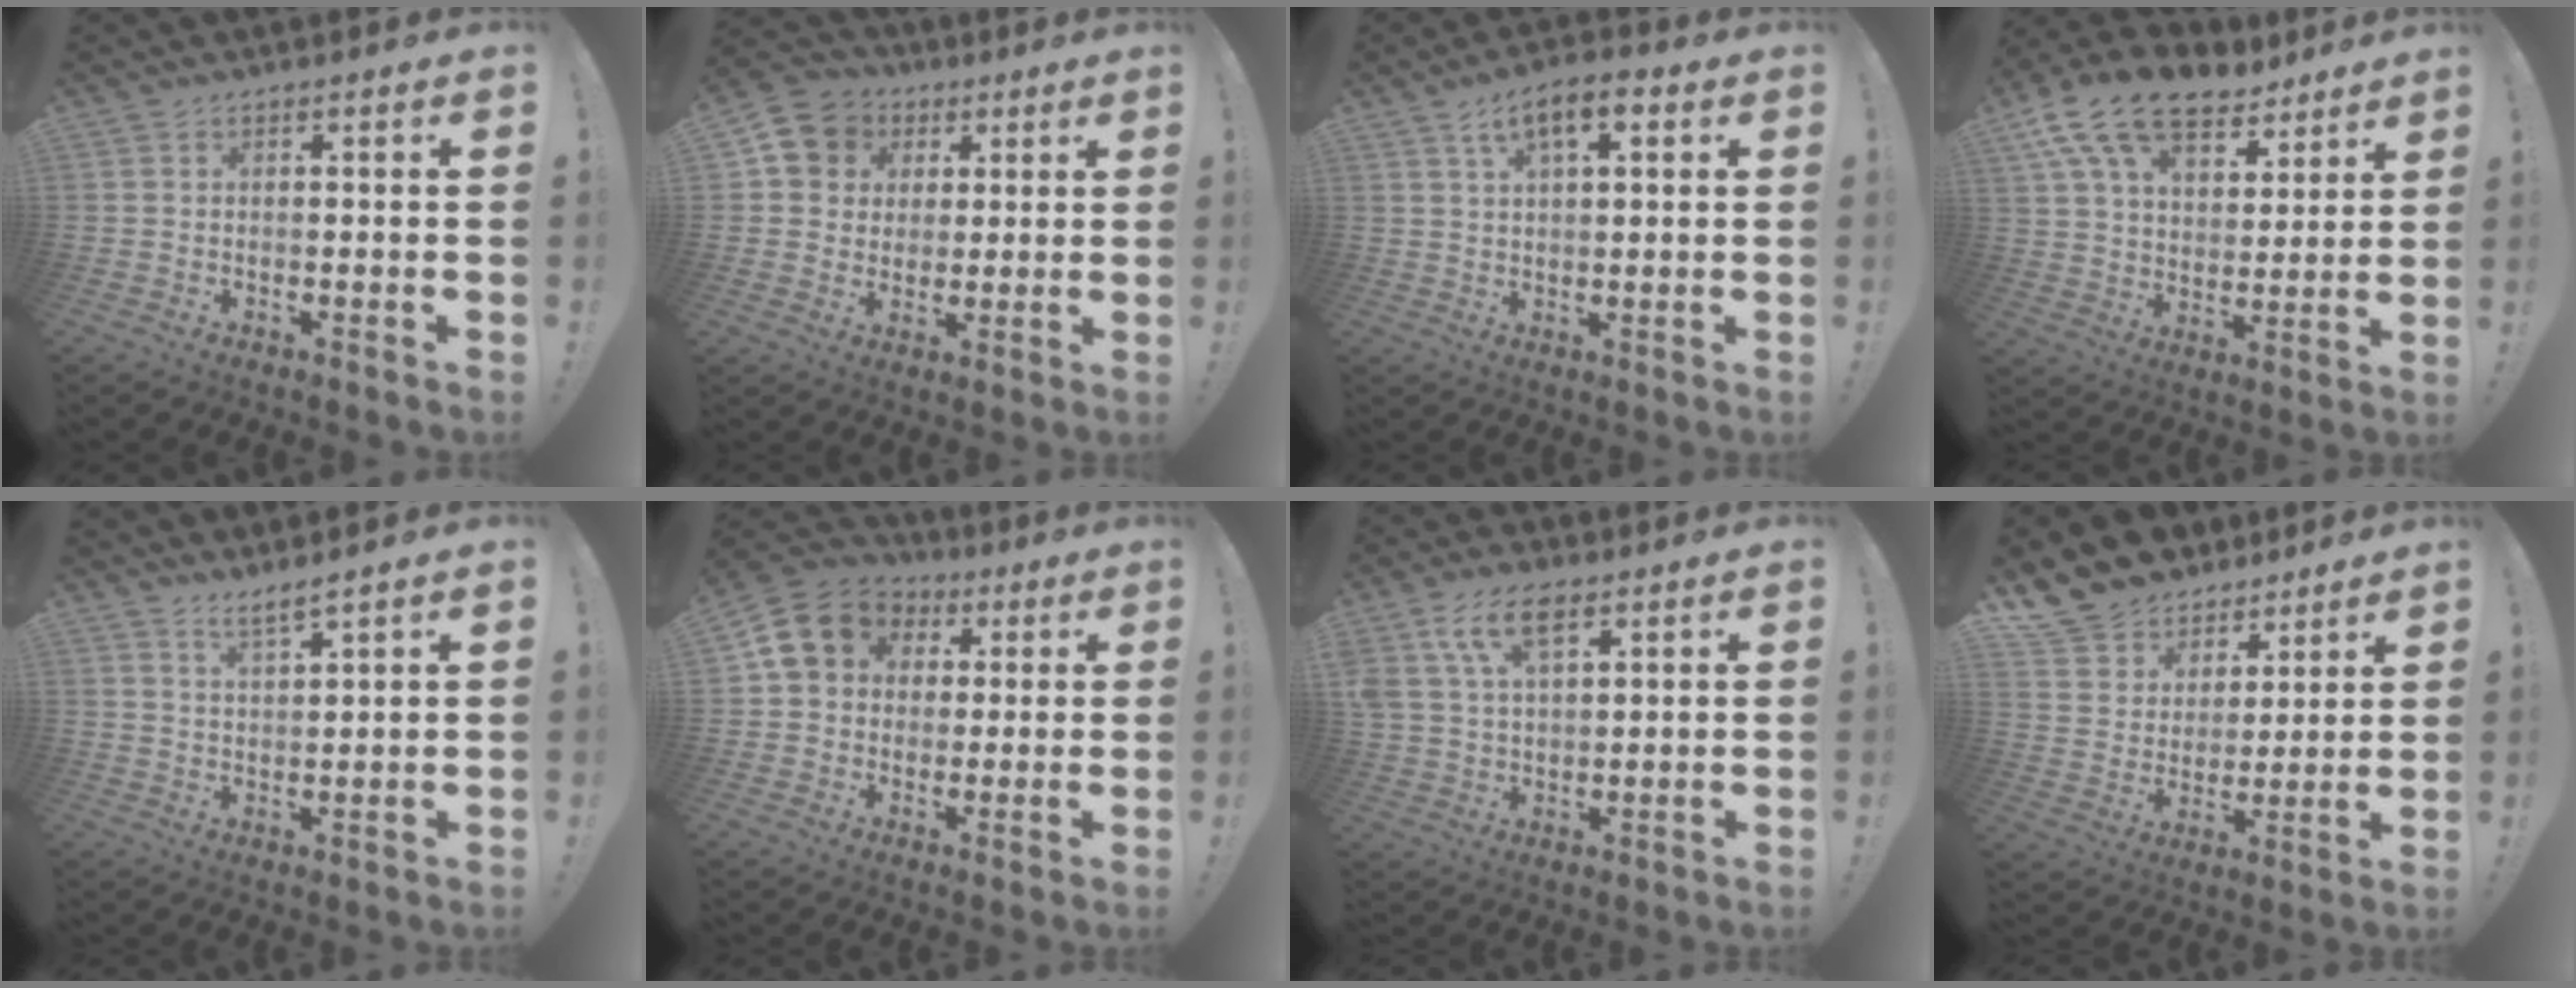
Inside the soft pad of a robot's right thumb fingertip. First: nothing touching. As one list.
[{"total": 9.5, "force": [3.0, 8.5, 2.8], "torque": [-0.039, -0.010, 0.064]}, {"total": 8.0, "force": [3.6, 3.3, 6.3], "torque": [-0.092, -0.009, 0.060]}, {"total": 17.0, "force": [10.9, 9.3, 9.2], "torque": [-0.165, -0.067, 0.202]}, {"total": 4.2, "force": [3.7, -0.2, 1.9], "torque": [-0.030, -0.027, 0.062]}, {"total": 11.6, "force": [3.5, 9.7, 5.3], "torque": [-0.072, -0.006, 0.073]}, {"total": 10.4, "force": [5.6, 5.2, 7.0], "torque": [-0.141, -0.005, 0.106]}, {"total": 11.1, "force": [8.3, 7.1, 1.6], "torque": [-0.028, -0.072, 0.161]}]